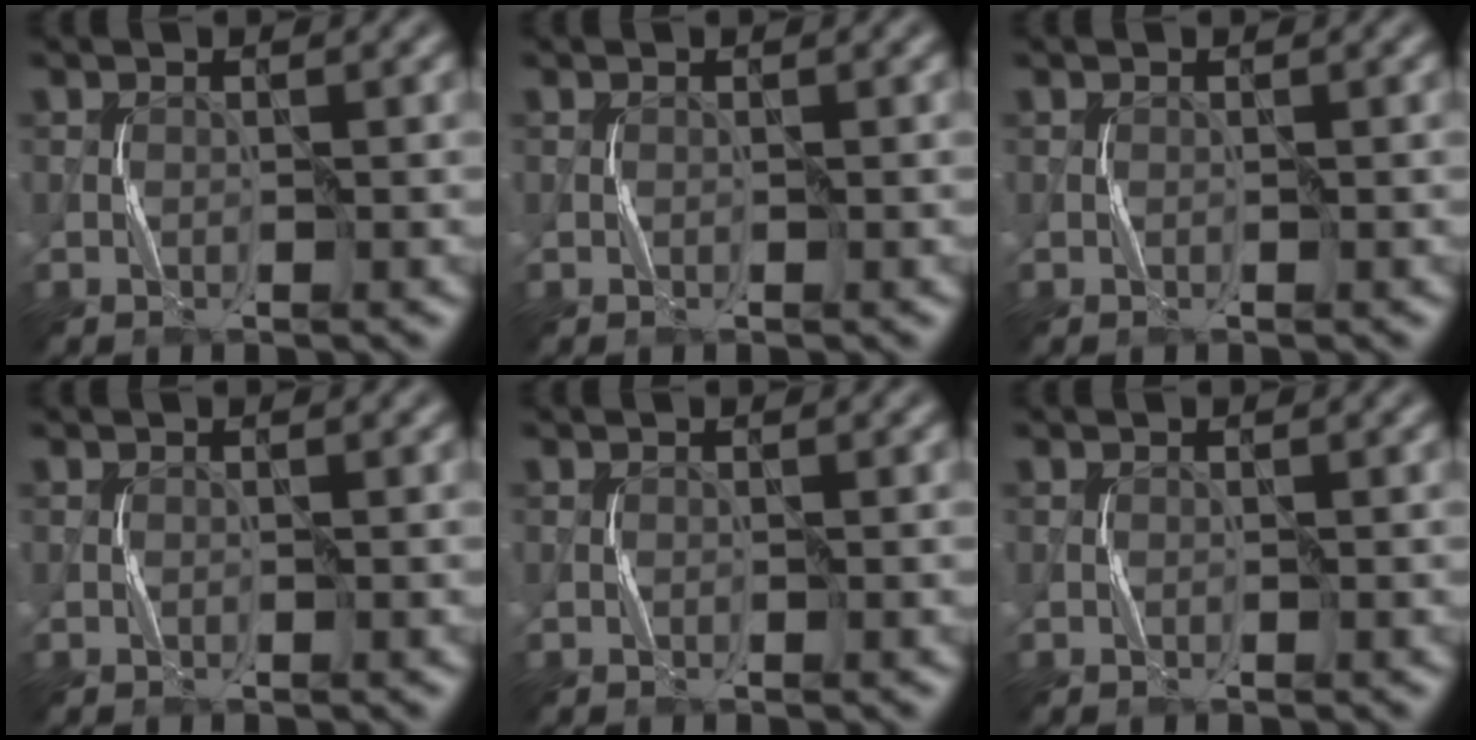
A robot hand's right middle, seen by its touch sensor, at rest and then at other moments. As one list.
[{"total": 0.0}, {"total": 0.0}, {"total": 0.0}, {"total": 0.0}, {"total": 0.0}]